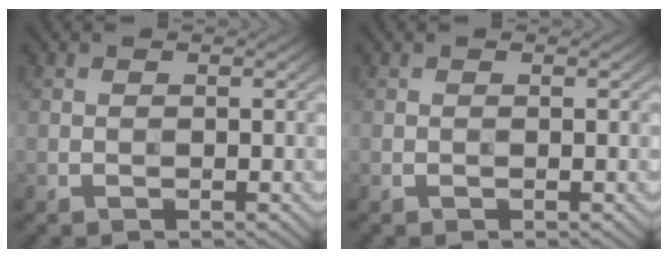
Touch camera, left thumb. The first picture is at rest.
{"total": 0.0}